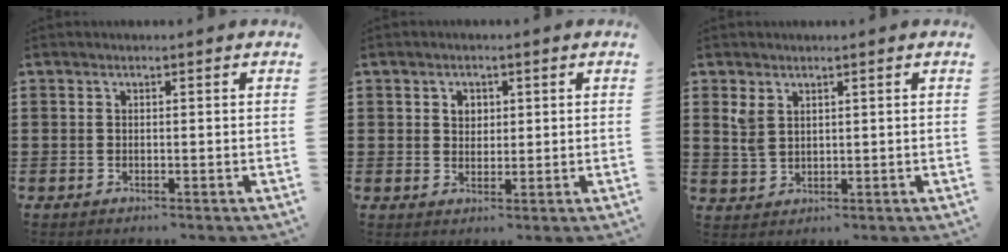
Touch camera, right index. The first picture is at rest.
{"total": 1.9, "force": [0.8, 1.6, 0.7], "torque": [-0.021, 0.009, 0.014]}
{"total": 3.0, "force": [1.8, 1.7, 1.6], "torque": [-0.036, 0.006, 0.034]}